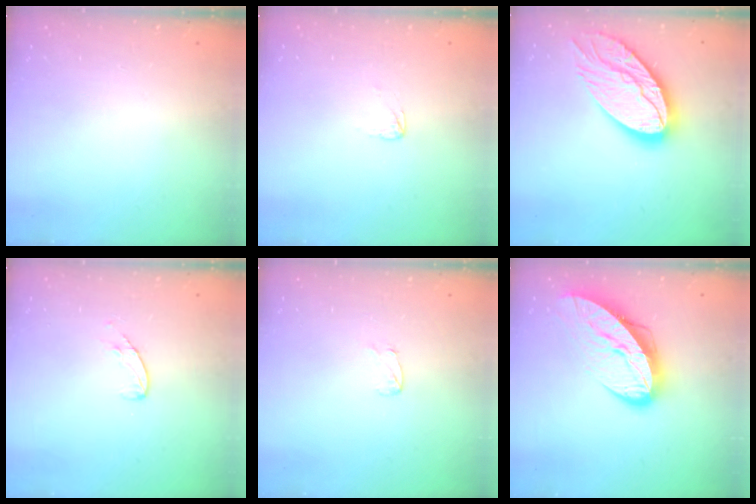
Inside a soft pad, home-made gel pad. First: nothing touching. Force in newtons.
{"total": 2.4, "press": 2.4, "slide": 0.2}
{"total": 19.9, "press": 19.9, "slide": 1.5}
{"total": 5.8, "press": 5.8, "slide": 0.4}
{"total": 3.0, "press": 3.0, "slide": 0.3}
{"total": 14.8, "press": 14.8, "slide": 1.3}